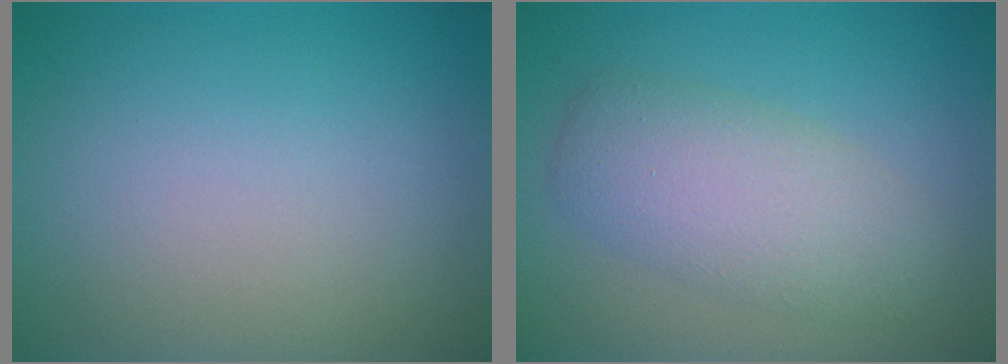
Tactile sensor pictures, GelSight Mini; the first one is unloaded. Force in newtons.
{"total": 4.8, "press": 4.8, "slide": 0.1}